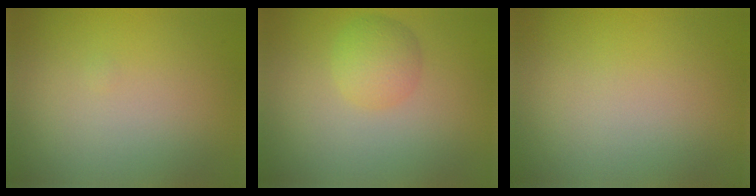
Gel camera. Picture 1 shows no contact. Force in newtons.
{"total": 2.7, "press": 2.7, "slide": 0.1}
{"total": 0.0}